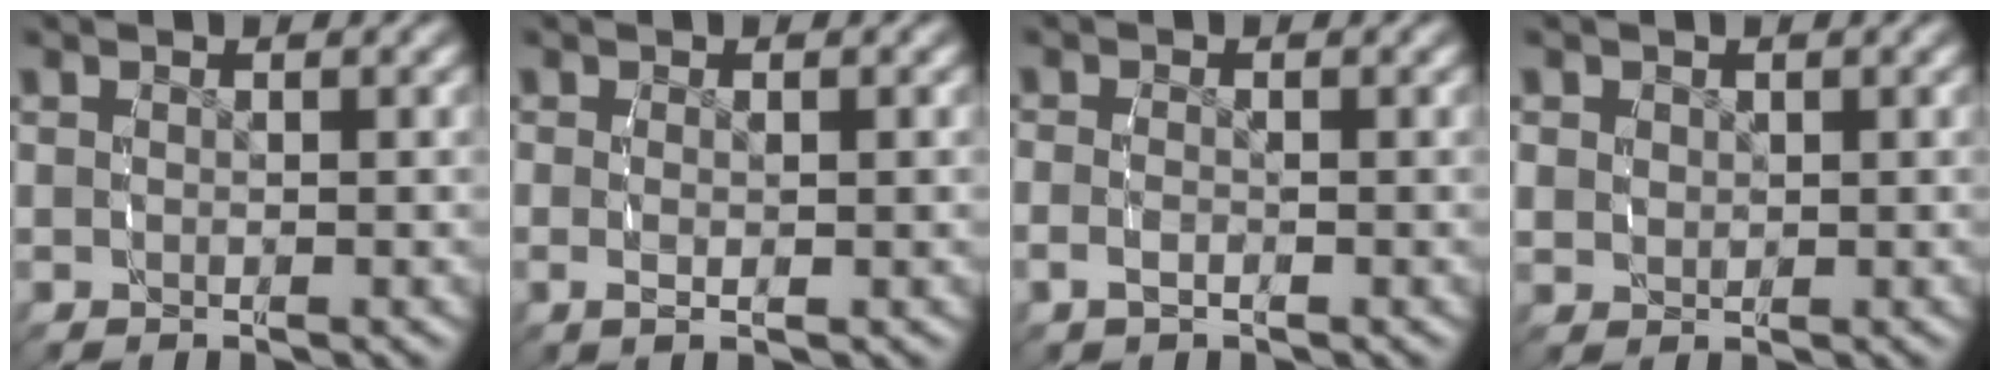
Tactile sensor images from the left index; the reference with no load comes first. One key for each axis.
{"total": 1.5, "fx": -0.4, "fy": 0.1, "fz": 1.4, "tx": -0.033, "ty": -0.010, "tz": 0.000}
{"total": 1.6, "fx": -0.8, "fy": 0.8, "fz": 1.1, "tx": -0.030, "ty": -0.009, "tz": -0.009}
{"total": 2.0, "fx": 0.4, "fy": 1.8, "fz": 0.7, "tx": -0.024, "ty": -0.015, "tz": 0.021}